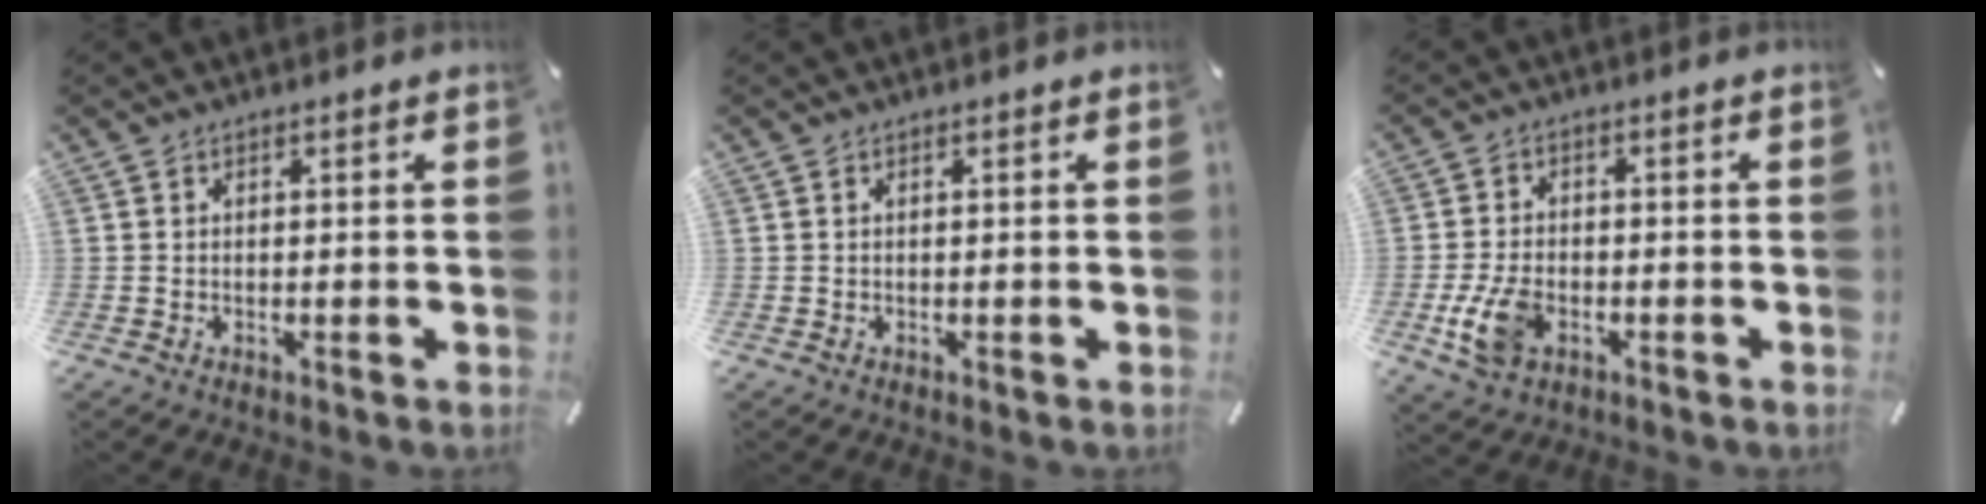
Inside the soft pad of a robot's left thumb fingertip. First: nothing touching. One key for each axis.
{"total": 0.0}
{"total": 8.6, "fx": -2.6, "fy": 5.7, "fz": 5.8, "tx": -0.127, "ty": 0.001, "tz": -0.048}